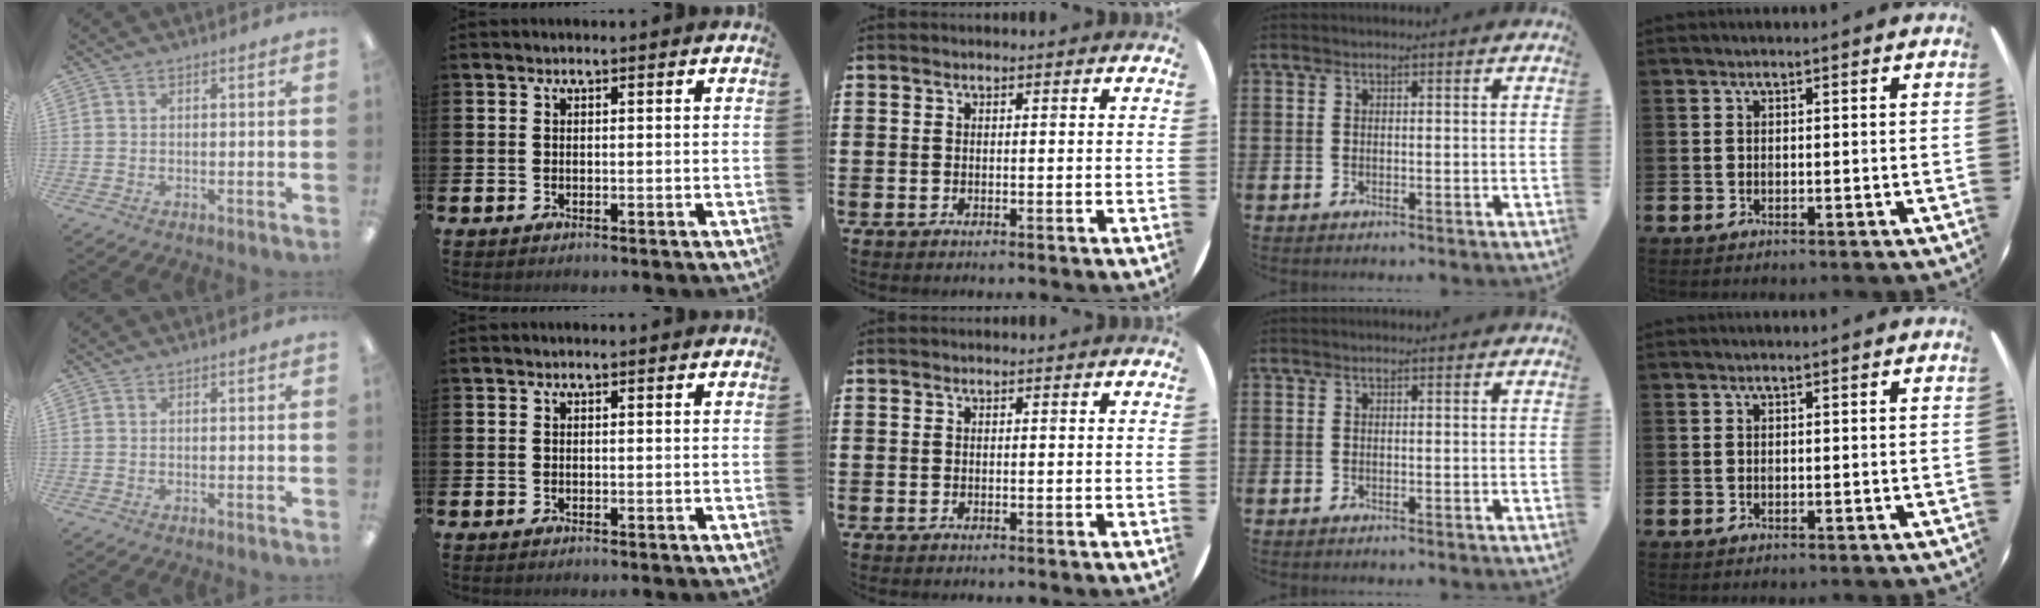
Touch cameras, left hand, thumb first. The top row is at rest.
{}